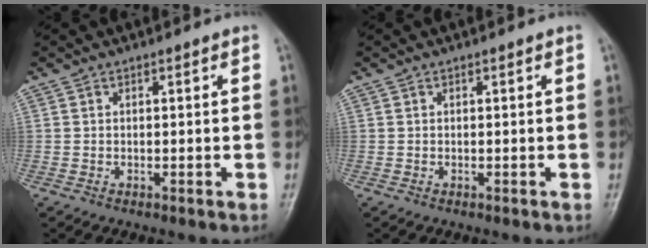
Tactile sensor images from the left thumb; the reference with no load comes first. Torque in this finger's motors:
{"motor_torque": [-0.05, 0.07, -0.09, -0.12, 0.00]}